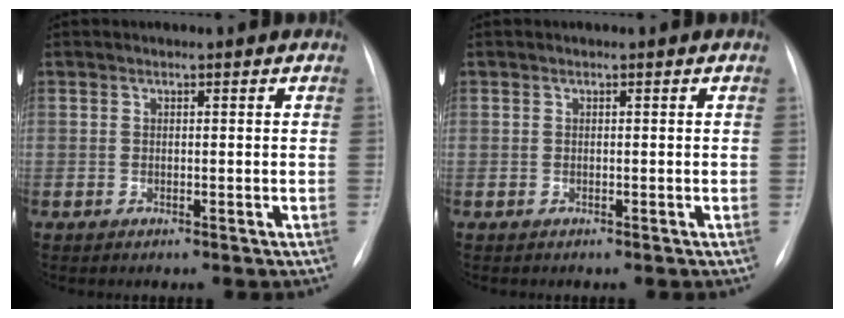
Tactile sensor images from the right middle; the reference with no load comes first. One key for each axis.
{"total": 0.0}